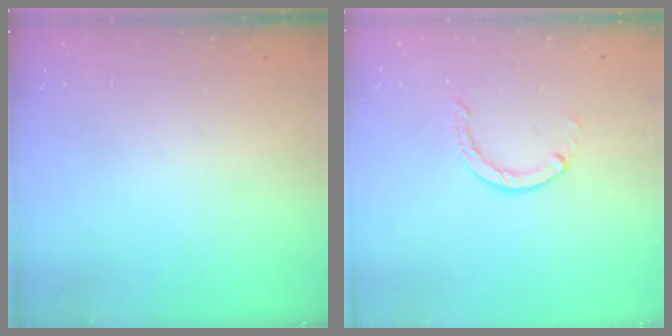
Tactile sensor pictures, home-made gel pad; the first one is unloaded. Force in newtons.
{"total": 1.2, "press": 1.2, "slide": 0.2}